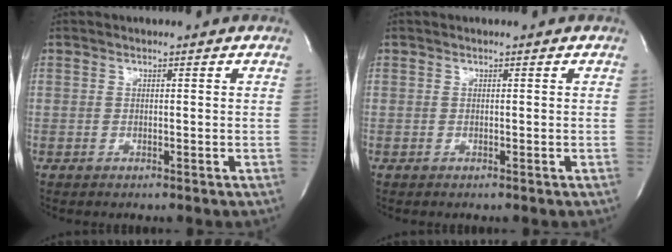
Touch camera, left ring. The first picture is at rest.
{"total": 0.0}